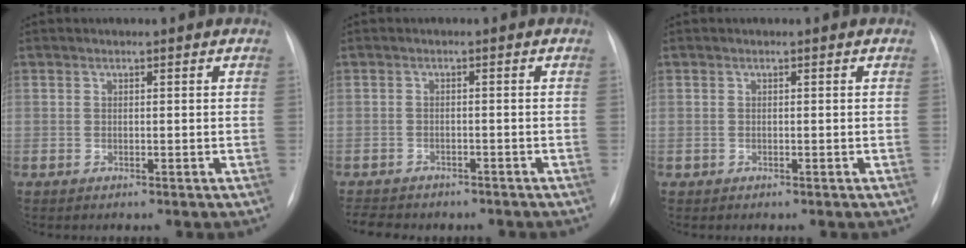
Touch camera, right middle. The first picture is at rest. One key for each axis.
{"total": 7.6, "fx": -6.3, "fy": 3.1, "fz": 2.7, "tx": -0.052, "ty": 0.002, "tz": -0.076}
{"total": 0.0}